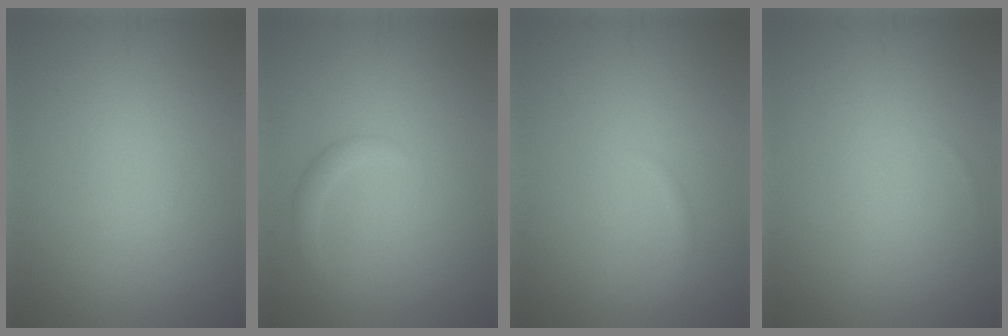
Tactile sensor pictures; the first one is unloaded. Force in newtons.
{"total": 1.2, "press": 1.1, "slide": 0.1}
{"total": 0.7, "press": 0.7, "slide": 0.1}
{"total": 0.0}